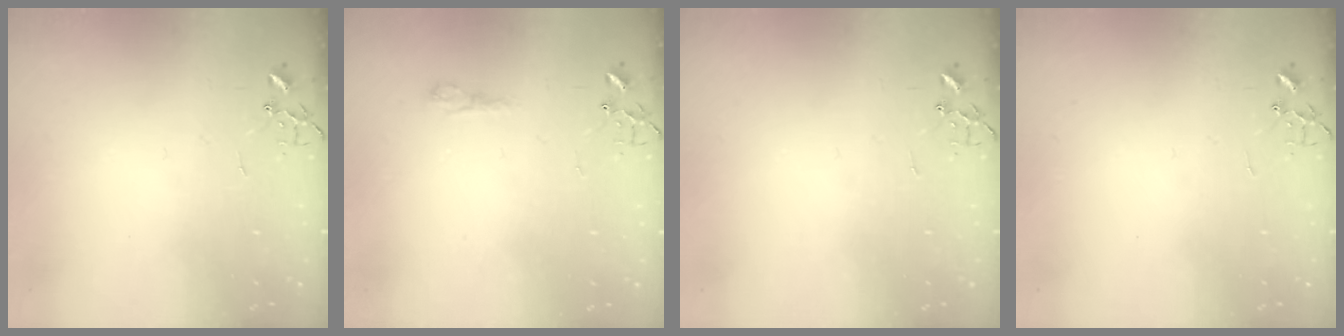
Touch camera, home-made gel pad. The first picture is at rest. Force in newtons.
{"total": 5.4, "press": 5.4, "slide": 0.6}
{"total": 0.0}
{"total": 0.0}